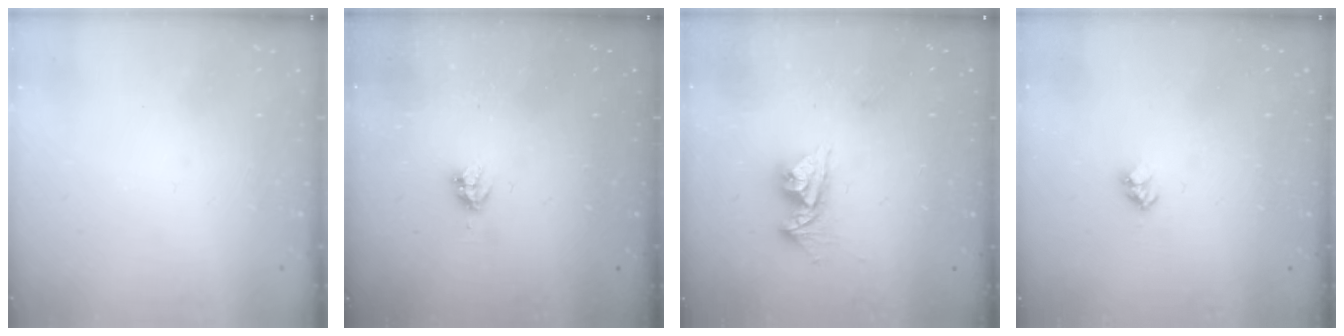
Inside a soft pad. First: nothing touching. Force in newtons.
{"total": 3.7, "press": 3.7, "slide": 0.1}
{"total": 8.9, "press": 8.9, "slide": 0.9}
{"total": 2.5, "press": 2.4, "slide": 0.4}